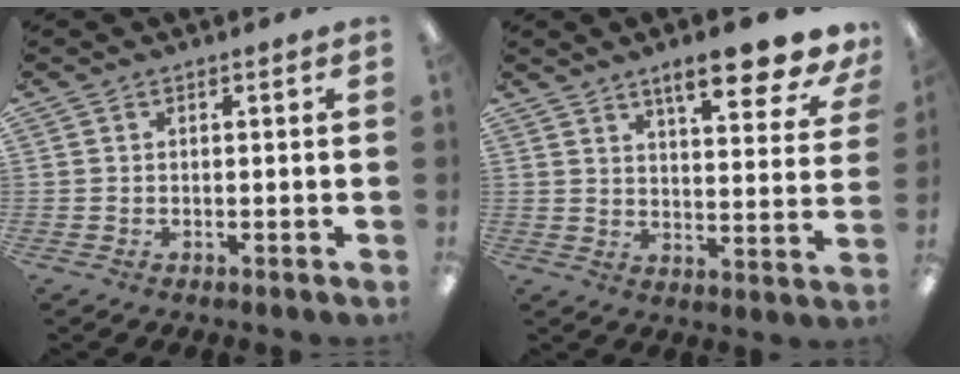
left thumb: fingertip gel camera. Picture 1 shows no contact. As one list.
[{"total": 12.5, "force": [9.2, 3.2, 7.8], "torque": [-0.095, -0.059, 0.148]}]